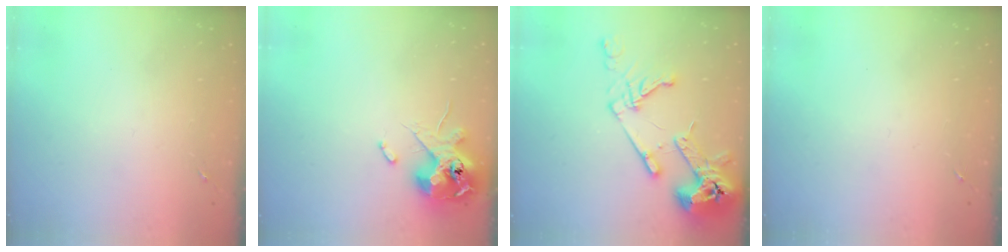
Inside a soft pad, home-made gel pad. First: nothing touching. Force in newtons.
{"total": 12.4, "press": 12.2, "slide": 2.1}
{"total": 18.8, "press": 18.6, "slide": 2.5}
{"total": 0.0}